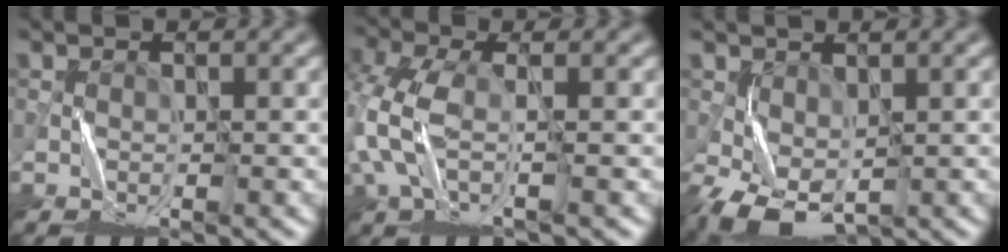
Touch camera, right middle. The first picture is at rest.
{"total": 4.2, "force": [-0.6, 1.8, 3.7], "torque": [-0.106, 0.006, -0.017]}
{"total": 4.3, "force": [-0.5, 2.7, 3.3], "torque": [-0.084, -0.003, -0.007]}